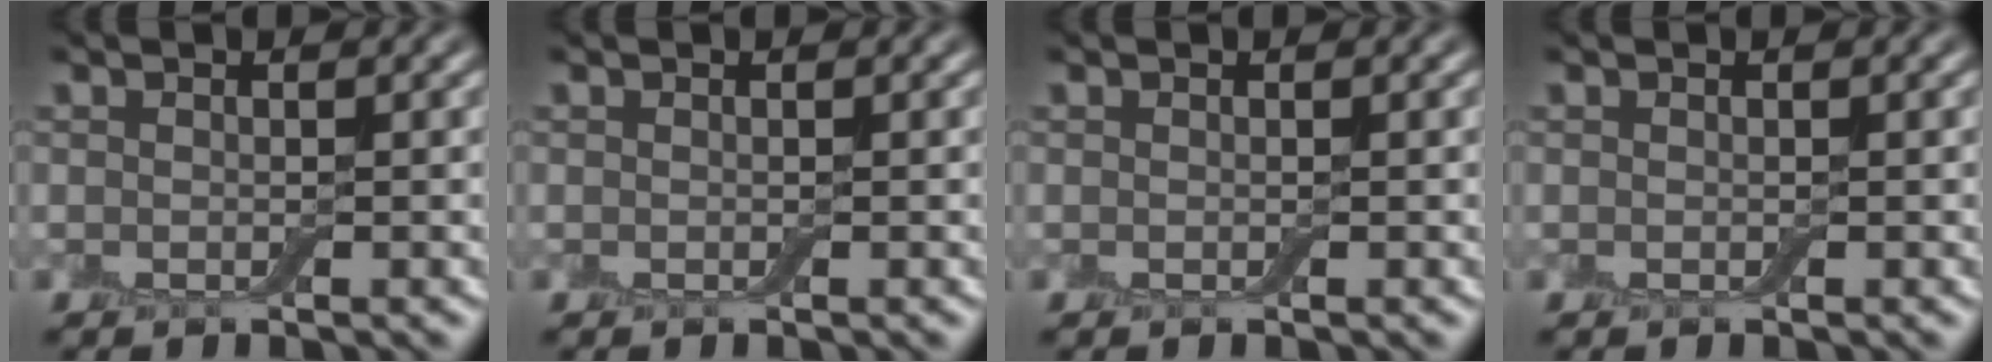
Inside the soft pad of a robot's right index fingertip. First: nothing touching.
{"total": 0.0}
{"total": 0.0}
{"total": 0.0}